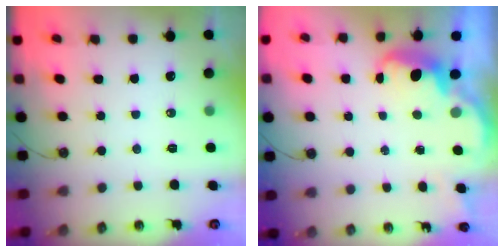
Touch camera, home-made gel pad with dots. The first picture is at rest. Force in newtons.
{"total": 2.7, "press": 2.7, "slide": 0.7}